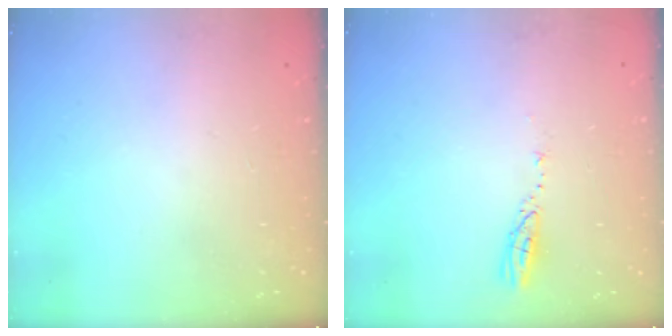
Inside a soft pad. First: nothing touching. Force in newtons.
{"total": 3.5, "press": 3.4, "slide": 0.3}